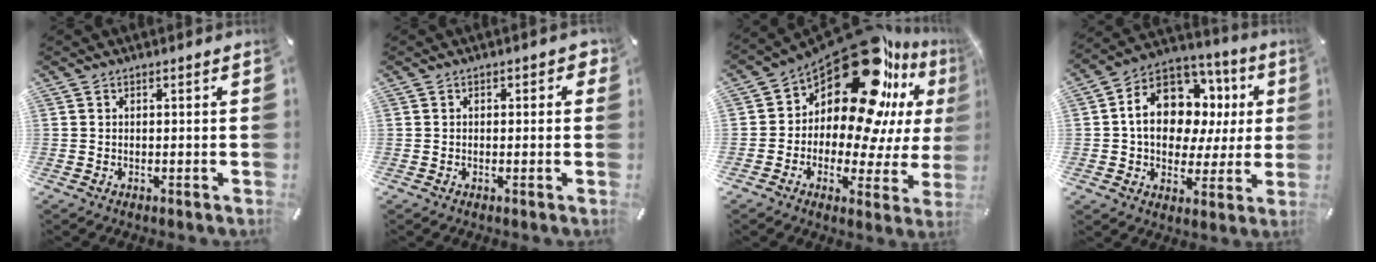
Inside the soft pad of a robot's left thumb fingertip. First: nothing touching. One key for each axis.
{"total": 1.6, "fx": -0.1, "fy": 1.1, "fz": 1.2, "tx": -0.013, "ty": 0.004, "tz": -0.005}
{"total": 24.6, "fx": 13.4, "fy": 12.0, "fz": 16.7, "tx": -0.244, "ty": -0.121, "tz": 0.226}
{"total": 15.9, "fx": 4.0, "fy": 11.9, "fz": 9.7, "tx": -0.168, "ty": -0.017, "tz": 0.078}